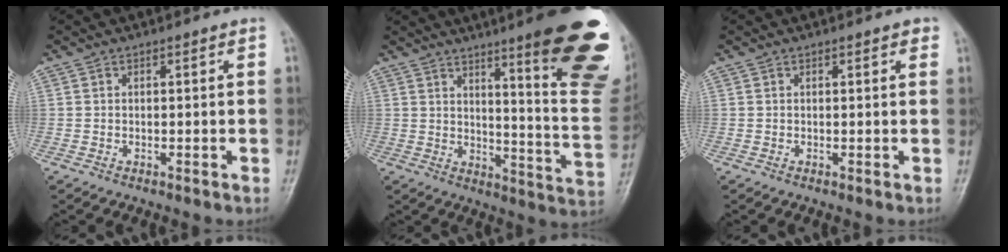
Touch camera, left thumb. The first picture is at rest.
{"total": 25.0, "force": [13.5, 4.3, 20.7], "torque": [-0.208, -0.066, 0.182]}
{"total": 1.5, "force": [0.9, 0.6, 1.0], "torque": [-0.007, -0.001, 0.009]}